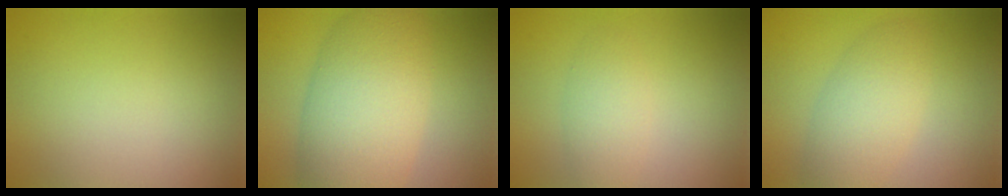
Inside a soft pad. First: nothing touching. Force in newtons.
{"total": 9.2, "press": 9.2, "slide": 0.3}
{"total": 2.6, "press": 2.6, "slide": 0.1}
{"total": 4.4, "press": 4.4, "slide": 0.2}